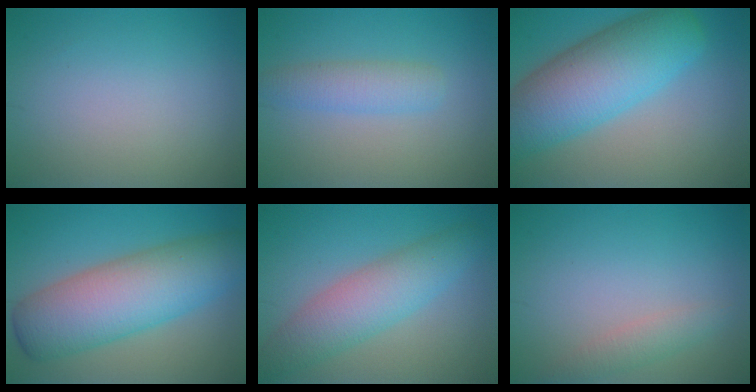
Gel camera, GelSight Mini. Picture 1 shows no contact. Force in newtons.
{"total": 2.8, "press": 2.8, "slide": 0.1}
{"total": 10.1, "press": 10.1, "slide": 0.4}
{"total": 9.8, "press": 9.8, "slide": 0.3}
{"total": 5.5, "press": 5.5, "slide": 0.2}
{"total": 1.7, "press": 1.7, "slide": 0.1}